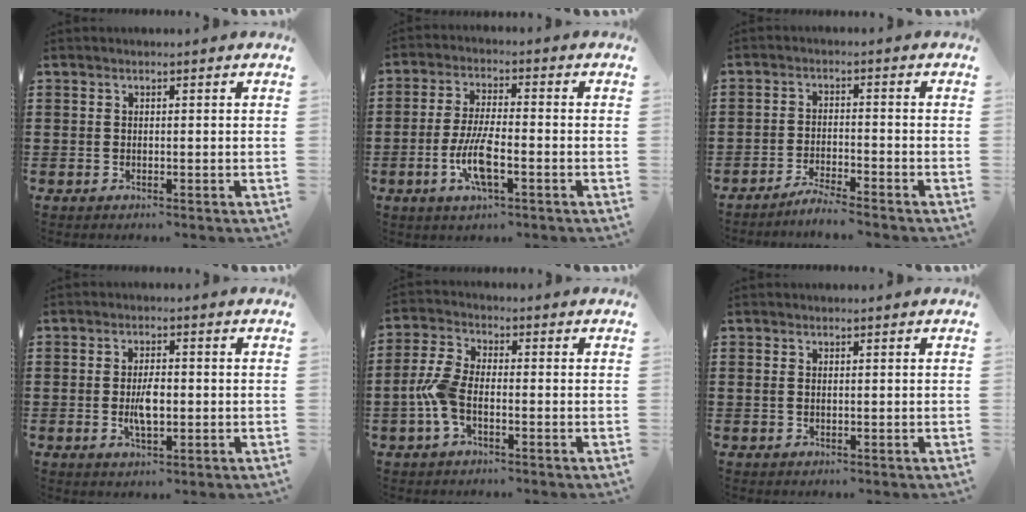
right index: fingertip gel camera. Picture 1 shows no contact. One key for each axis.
{"total": 7.0, "fx": -2.6, "fy": 1.8, "fz": 6.3, "tx": -0.142, "ty": -0.012, "tz": -0.054}
{"total": 3.3, "fx": -3.2, "fy": -0.4, "fz": 0.5, "tx": -0.012, "ty": 0.002, "tz": -0.066}
{"total": 4.4, "fx": -0.6, "fy": 1.8, "fz": 3.9, "tx": -0.077, "ty": 0.002, "tz": -0.012}
{"total": 6.0, "fx": -1.8, "fy": 2.8, "fz": 5.0, "tx": -0.127, "ty": -0.004, "tz": -0.042}
{"total": 0.7, "fx": 0.0, "fy": 0.4, "fz": 0.6, "tx": -0.014, "ty": 0.003, "tz": -0.001}